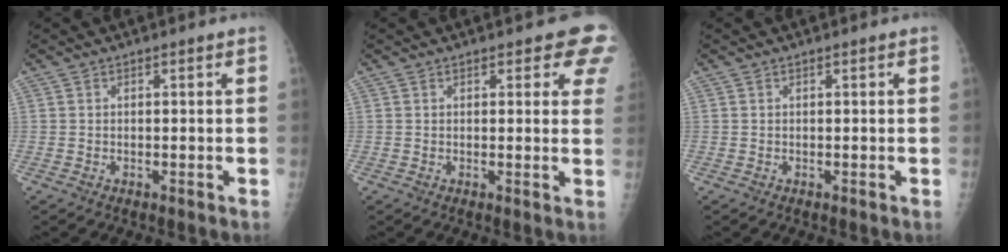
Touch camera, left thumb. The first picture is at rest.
{"total": 6.0, "force": [4.4, 2.5, 3.3], "torque": [0.002, -0.016, 0.034]}
{"total": 0.0}